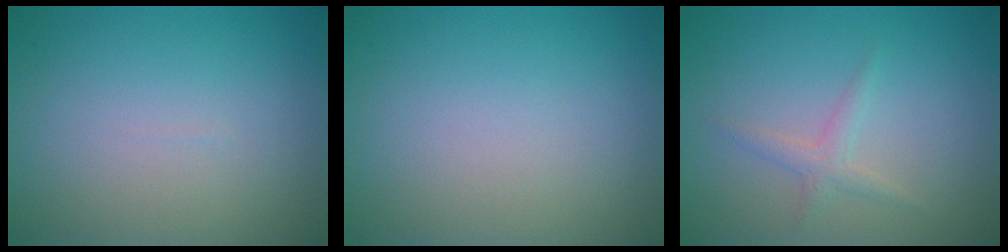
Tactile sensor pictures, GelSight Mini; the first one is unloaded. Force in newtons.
{"total": 0.0}
{"total": 1.5, "press": 1.5, "slide": 0.0}